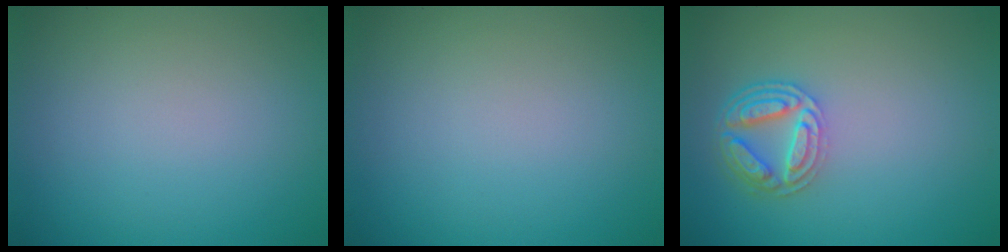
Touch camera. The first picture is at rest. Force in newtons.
{"total": 0.0}
{"total": 4.3, "press": 3.4, "slide": 2.6}